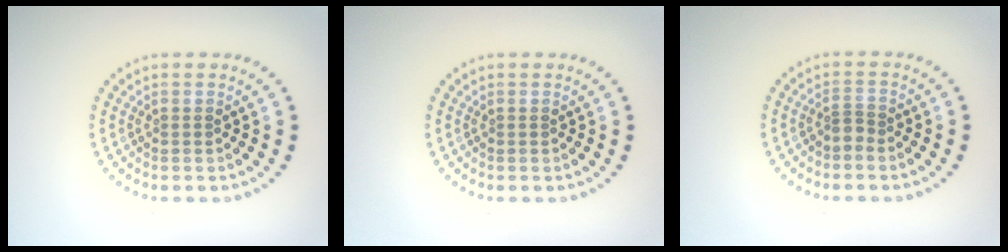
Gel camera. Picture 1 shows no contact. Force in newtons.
{"total": 0.0}
{"total": 0.9, "press": 0.5, "slide": 0.7}